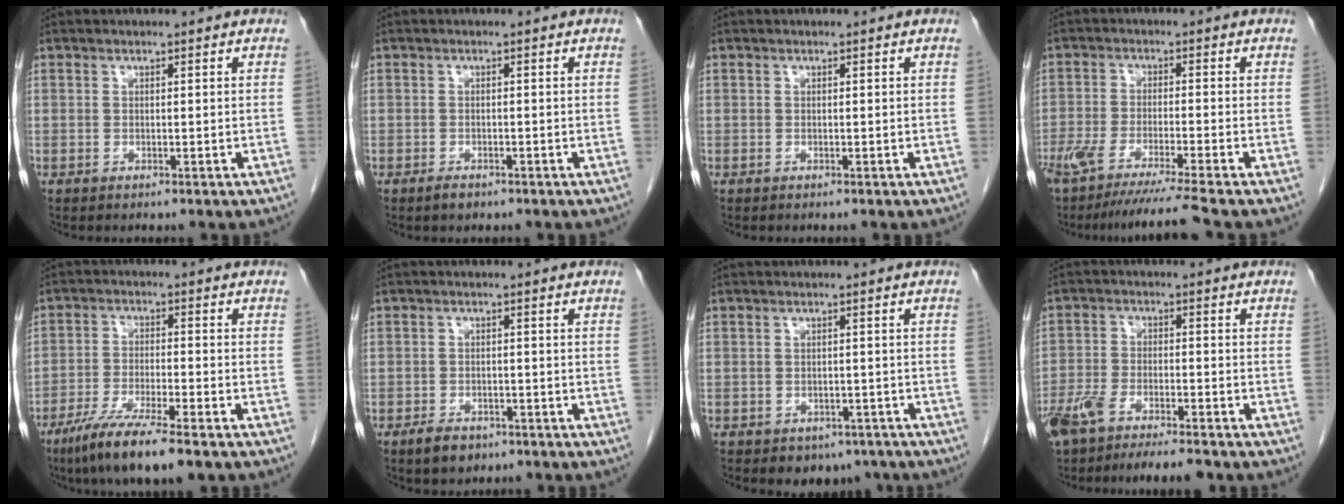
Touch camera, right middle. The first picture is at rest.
{"total": 1.4, "force": [-1.1, 0.7, 0.7], "torque": [-0.017, -0.001, -0.013]}
{"total": 0.0}
{"total": 11.5, "force": [-9.7, -1.9, 5.9], "torque": [-0.070, -0.039, -0.153]}
{"total": 10.3, "force": [-7.1, 0.8, 7.4], "torque": [-0.134, -0.028, -0.121]}
{"total": 3.6, "force": [-2.4, 2.0, 1.6], "torque": [-0.034, 0.000, -0.032]}
{"total": 4.6, "force": [-3.3, 3.0, 1.2], "torque": [-0.003, 0.007, -0.037]}
{"total": 10.9, "force": [-8.5, 2.4, 6.4], "torque": [-0.116, -0.010, -0.141]}